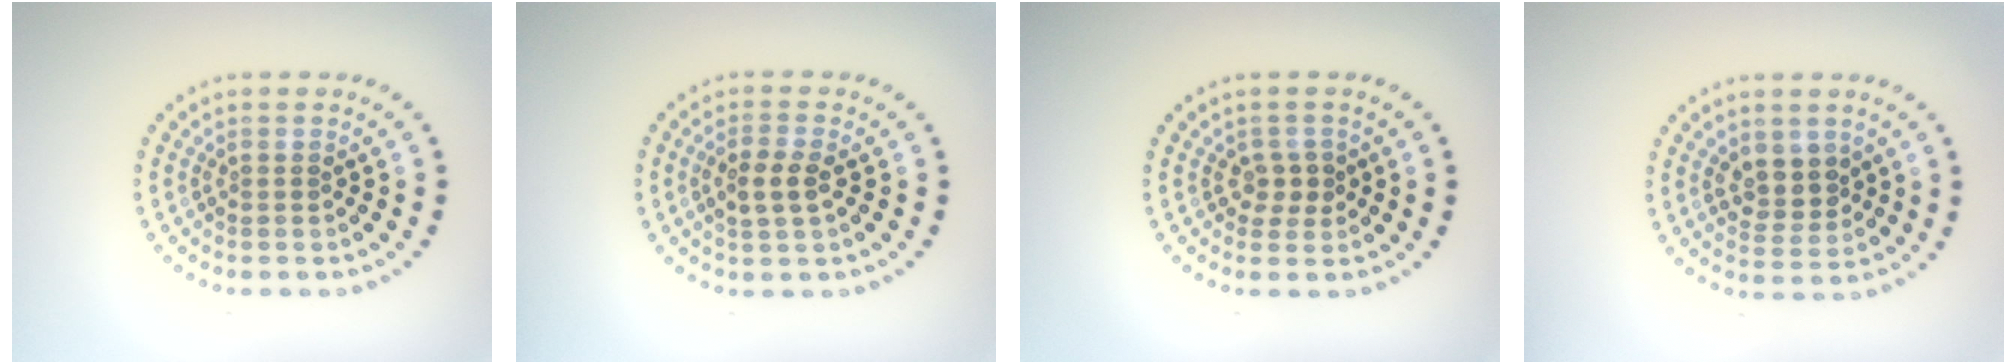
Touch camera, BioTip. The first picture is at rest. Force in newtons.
{"total": 2.5, "press": 2.5, "slide": 0.6}
{"total": 1.9, "press": 1.8, "slide": 0.7}
{"total": 3.0, "press": 2.8, "slide": 0.8}